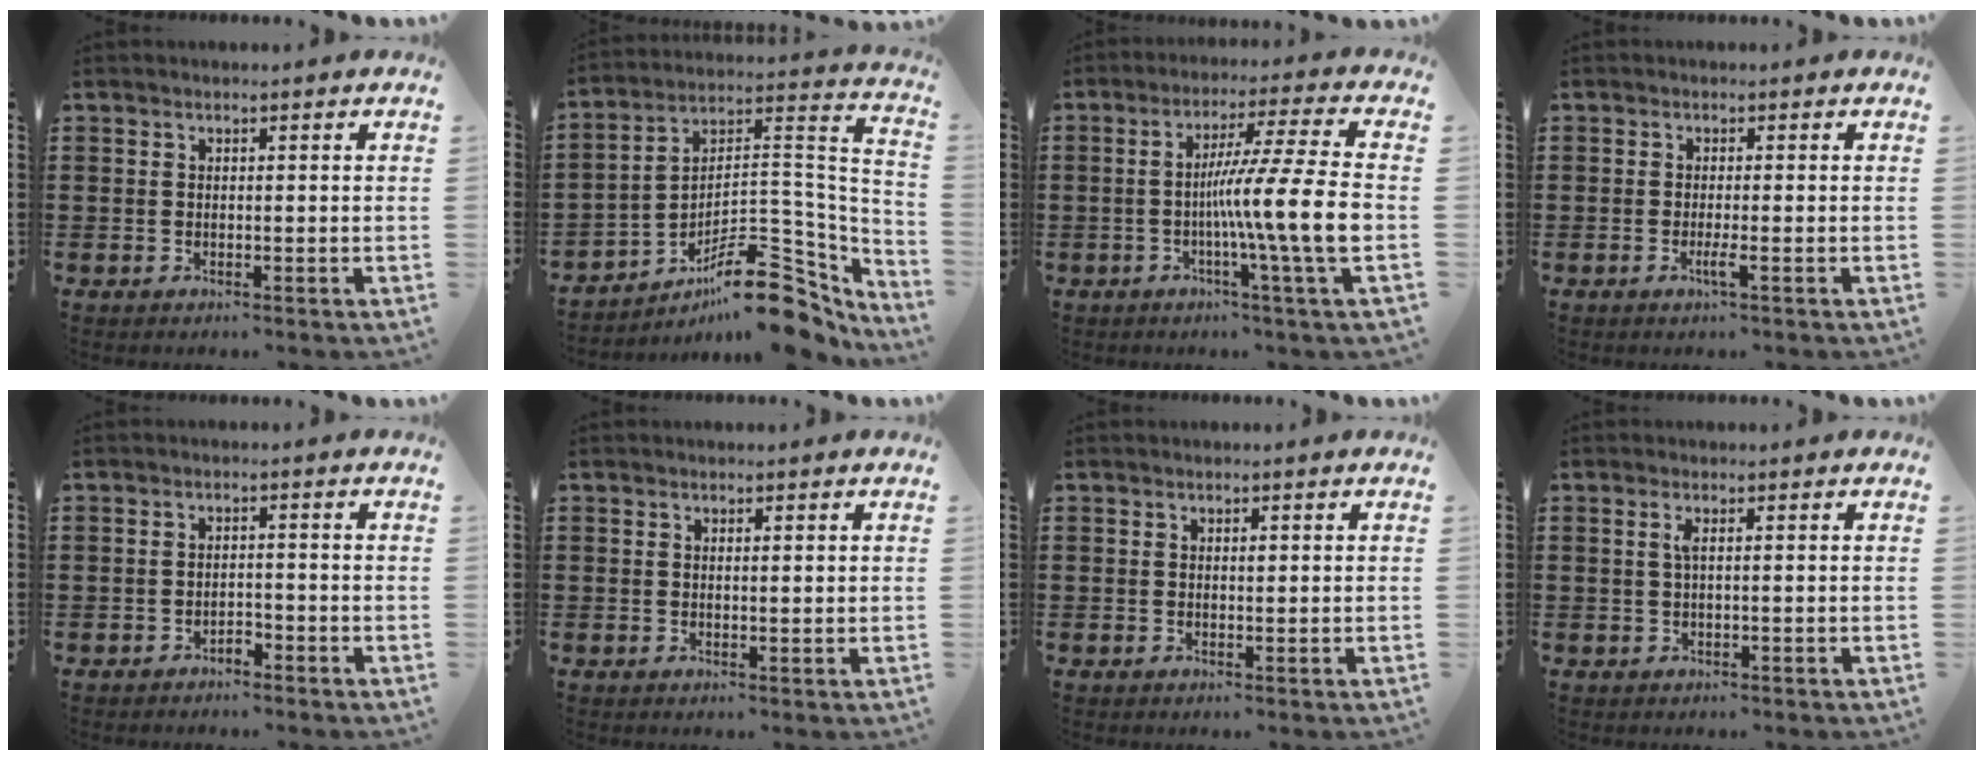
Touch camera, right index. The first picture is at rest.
{"total": 14.4, "force": [-9.6, 5.0, 9.5], "torque": [-0.113, 0.032, -0.169]}
{"total": 12.9, "force": [-2.2, -0.9, 12.6], "torque": [-0.216, -0.014, -0.047]}
{"total": 2.1, "force": [-0.9, -0.1, 1.9], "torque": [-0.038, -0.008, -0.019]}
{"total": 1.7, "force": [-1.5, 0.4, 0.5], "torque": [-0.016, -0.001, -0.031]}
{"total": 0.6, "force": [0.3, 0.1, 0.5], "torque": [-0.011, 0.001, 0.006]}
{"total": 0.7, "force": [0.2, 0.3, 0.6], "torque": [-0.004, -0.004, 0.001]}
{"total": 1.3, "force": [0.1, 0.1, 1.3], "torque": [-0.026, 0.000, 0.001]}